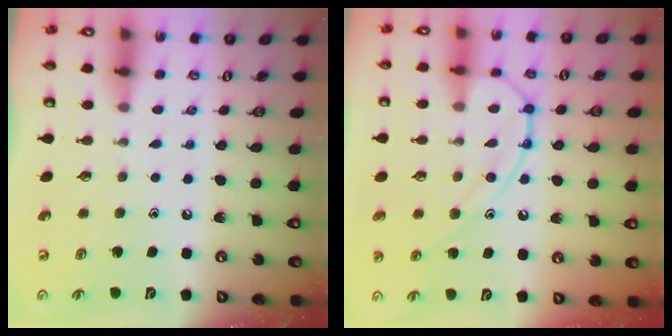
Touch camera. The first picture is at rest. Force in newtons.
{"total": 12.1, "press": 12.1, "slide": 1.2}